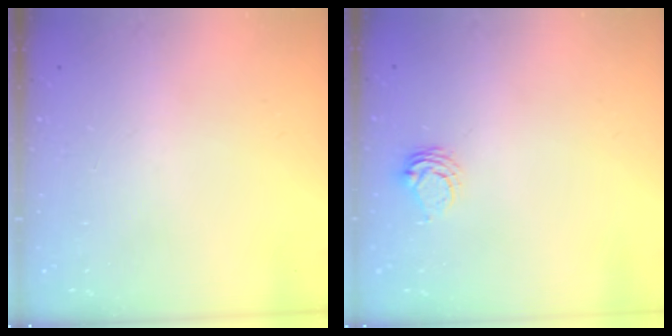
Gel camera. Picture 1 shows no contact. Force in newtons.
{"total": 5.9, "press": 5.9, "slide": 0.5}